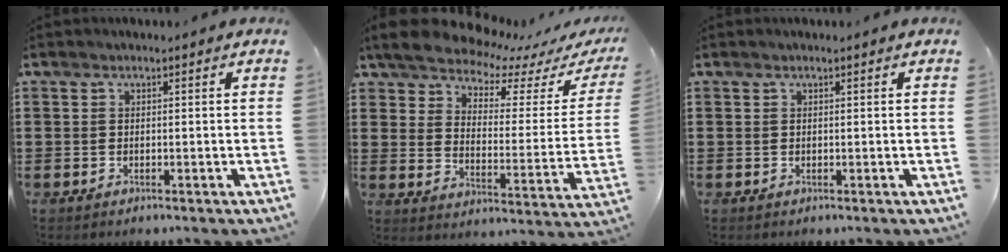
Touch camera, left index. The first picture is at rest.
{"total": 6.1, "force": [6.0, 0.5, 1.2], "torque": [-0.060, -0.048, 0.100]}
{"total": 0.0}